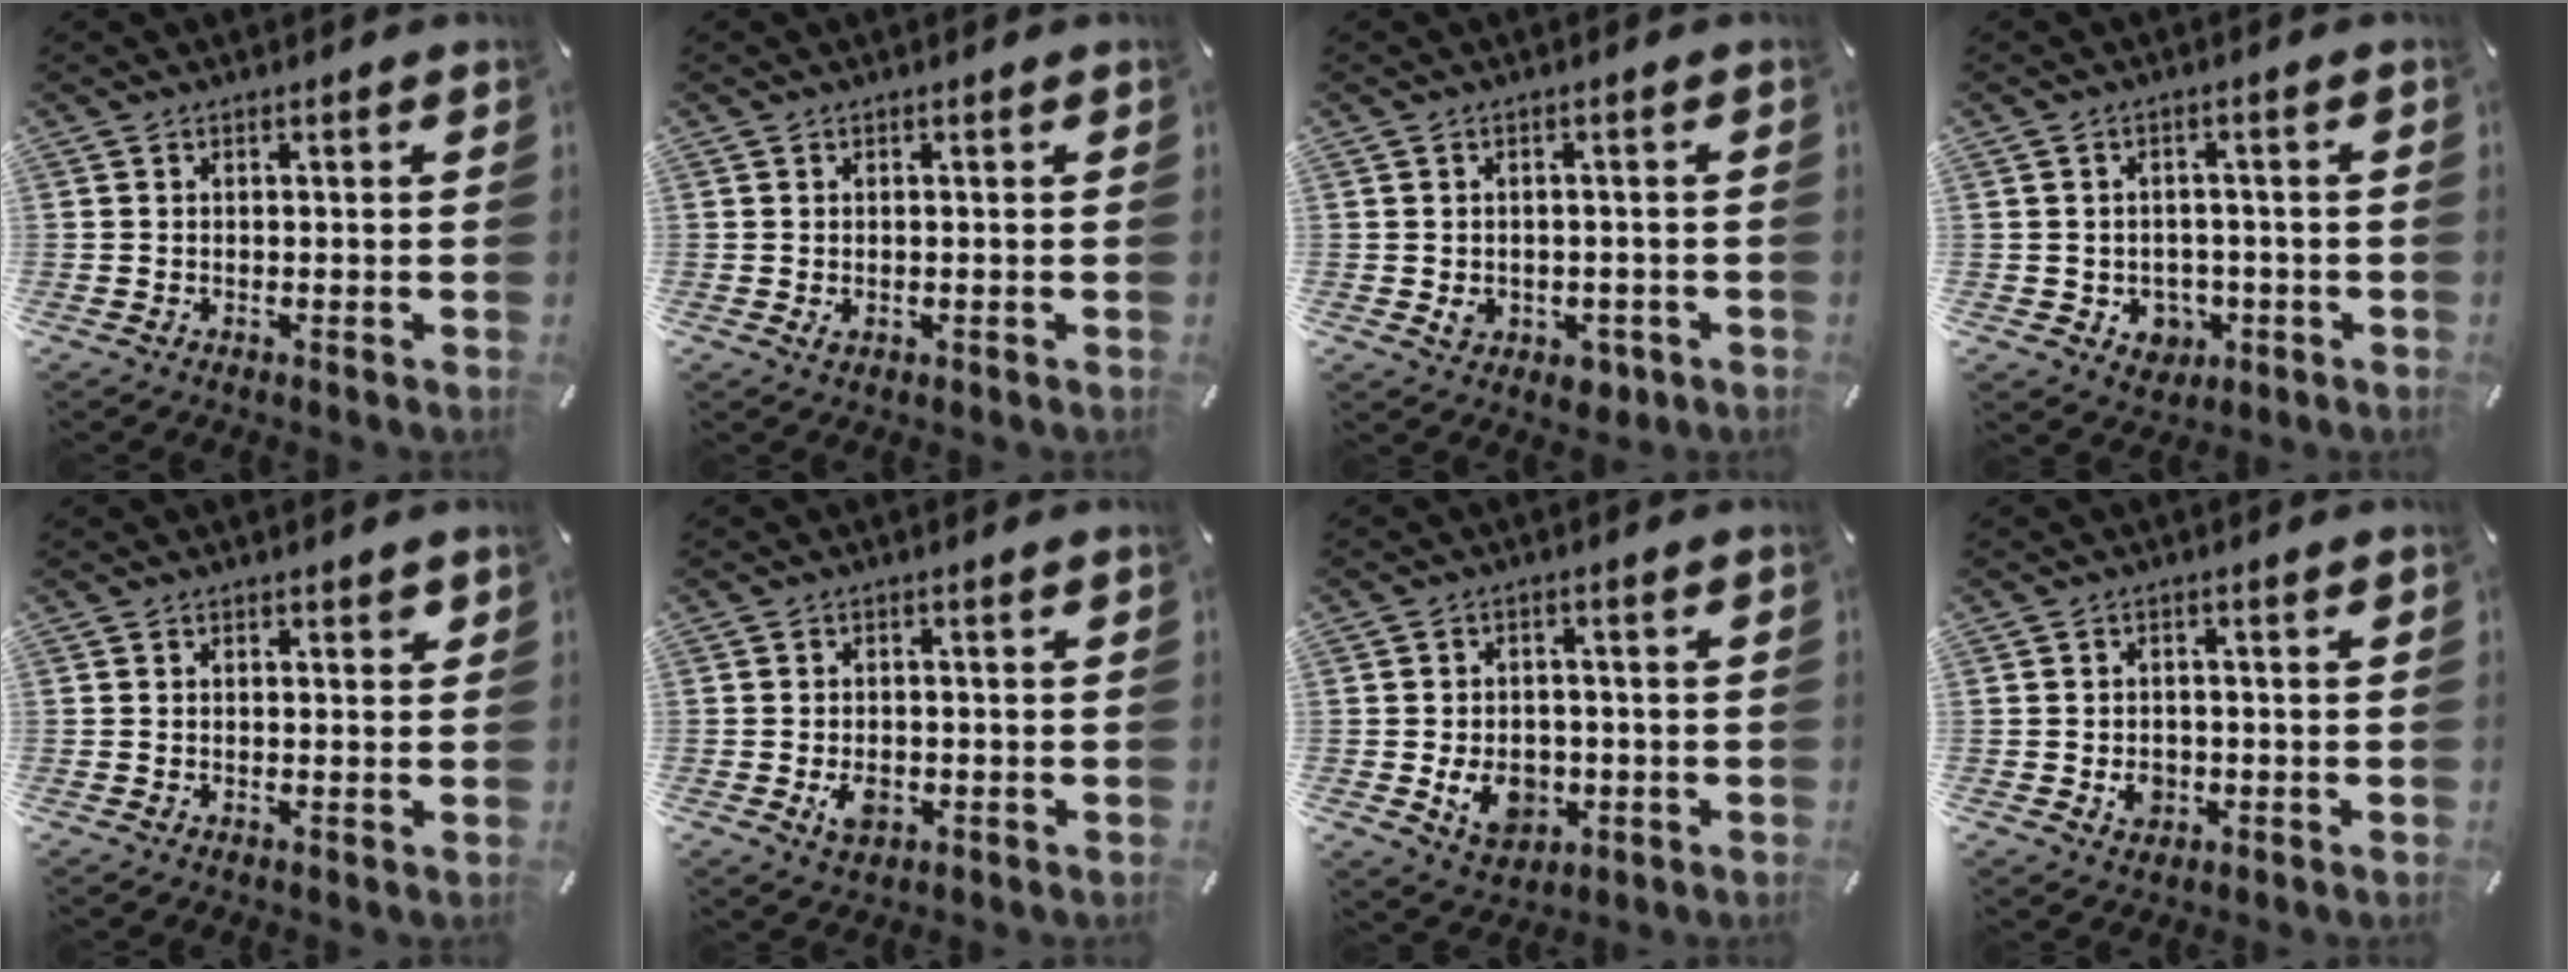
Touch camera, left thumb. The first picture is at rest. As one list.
[{"total": 1.0, "force": [0.0, 0.8, 0.6], "torque": [-0.004, -0.001, -0.003]}, {"total": 4.3, "force": [-1.0, 3.6, 2.0], "torque": [-0.007, -0.003, -0.016]}, {"total": 5.4, "force": [-0.8, 5.0, 1.7], "torque": [-0.011, 0.002, -0.014]}, {"total": 1.1, "force": [0.7, 0.6, 0.7], "torque": [-0.005, -0.001, 0.010]}, {"total": 4.2, "force": [-1.0, 3.1, 2.7], "torque": [-0.052, -0.002, -0.020]}, {"total": 8.6, "force": [-1.9, 6.7, 5.1], "torque": [-0.087, 0.004, -0.033]}, {"total": 4.0, "force": [-0.9, 3.4, 1.9], "torque": [-0.015, -0.002, -0.016]}]